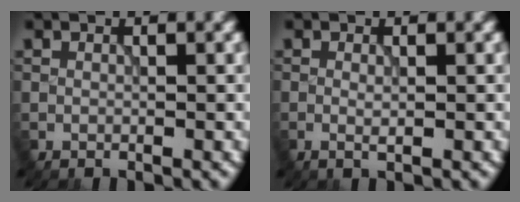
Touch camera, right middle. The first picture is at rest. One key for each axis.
{"total": 0.8, "fx": 0.0, "fy": 0.1, "fz": 0.8, "tx": -0.014, "ty": -0.002, "tz": -0.001}